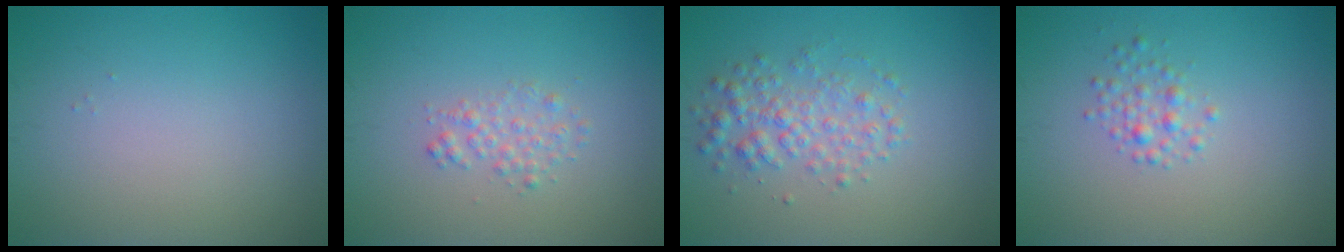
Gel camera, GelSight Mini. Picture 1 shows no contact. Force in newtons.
{"total": 1.5, "press": 1.5, "slide": 0.0}
{"total": 3.0, "press": 3.0, "slide": 0.0}
{"total": 1.6, "press": 1.6, "slide": 0.1}